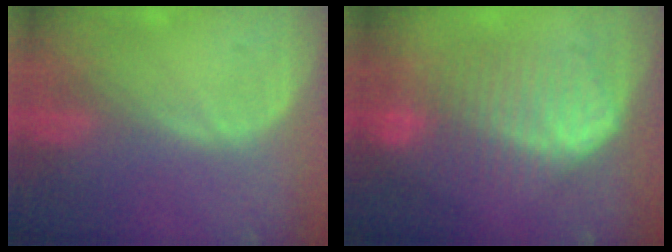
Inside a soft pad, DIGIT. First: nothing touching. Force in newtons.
{"total": 9.4, "press": 9.4, "slide": 0.2}